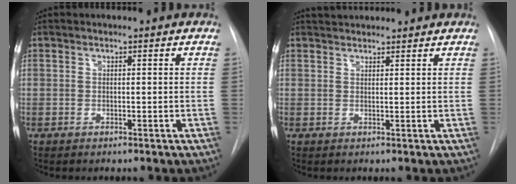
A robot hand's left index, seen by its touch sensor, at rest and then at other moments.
{"total": 5.2, "force": [5.0, 0.8, 1.1], "torque": [-0.016, 0.033, 0.067]}